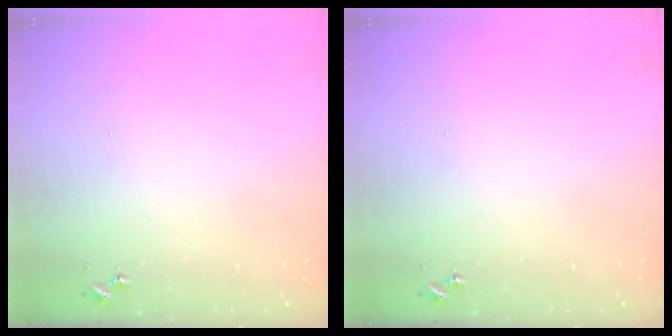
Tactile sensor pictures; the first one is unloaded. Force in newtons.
{"total": 0.0}